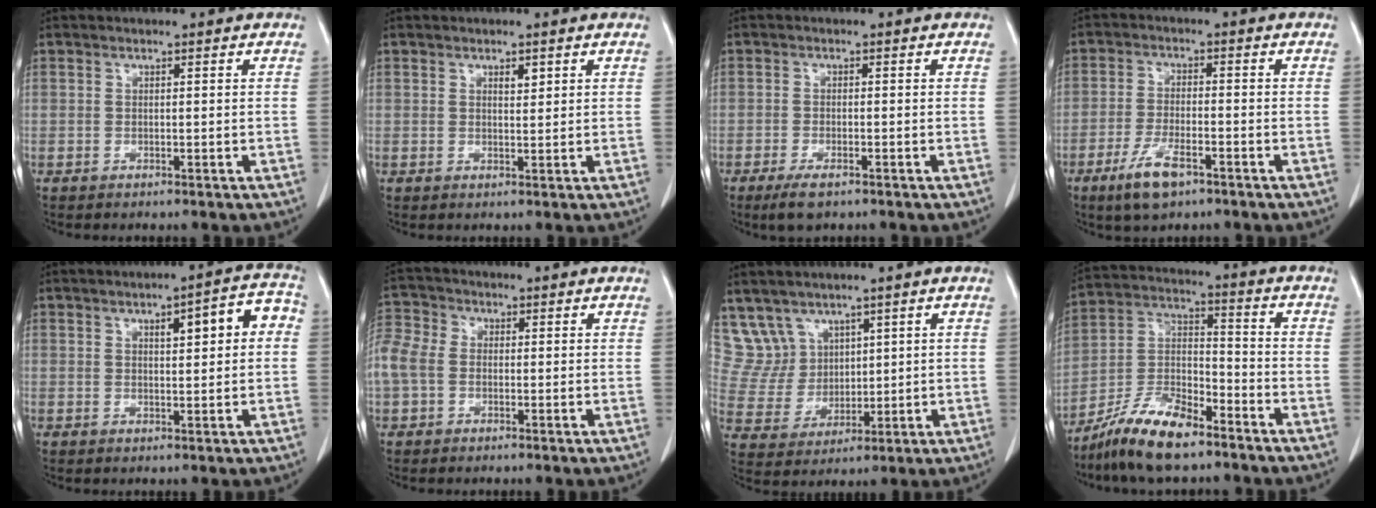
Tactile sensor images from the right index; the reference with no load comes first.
{"total": 1.4, "force": [0.8, 0.5, 1.0], "torque": [-0.016, -0.002, 0.012]}
{"total": 3.7, "force": [-2.5, 1.0, 2.5], "torque": [-0.054, -0.005, -0.040]}
{"total": 6.8, "force": [-4.2, 2.0, 5.0], "torque": [-0.103, -0.008, -0.072]}
{"total": 6.7, "force": [1.4, 1.7, 6.3], "torque": [-0.082, 0.027, 0.018]}
{"total": 13.7, "force": [-0.2, 11.7, 7.2], "torque": [-0.234, 0.040, -0.003]}
{"total": 7.5, "force": [5.1, 5.4, 0.0], "torque": [-0.011, 0.026, 0.121]}
{"total": 12.5, "force": [-9.4, 3.2, 7.5], "torque": [-0.151, 0.003, -0.175]}